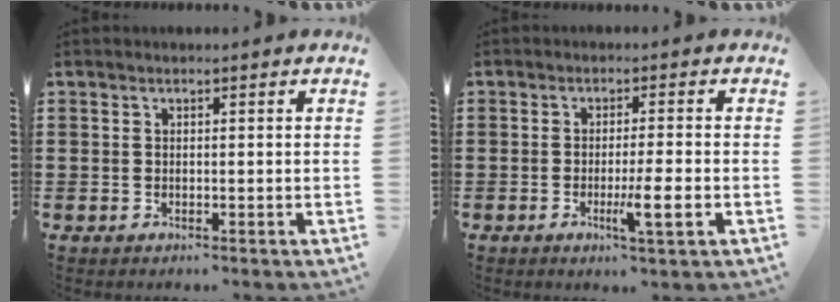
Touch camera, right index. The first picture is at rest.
{"total": 4.9, "force": [-1.7, 0.0, 4.6], "torque": [-0.081, -0.014, -0.030]}